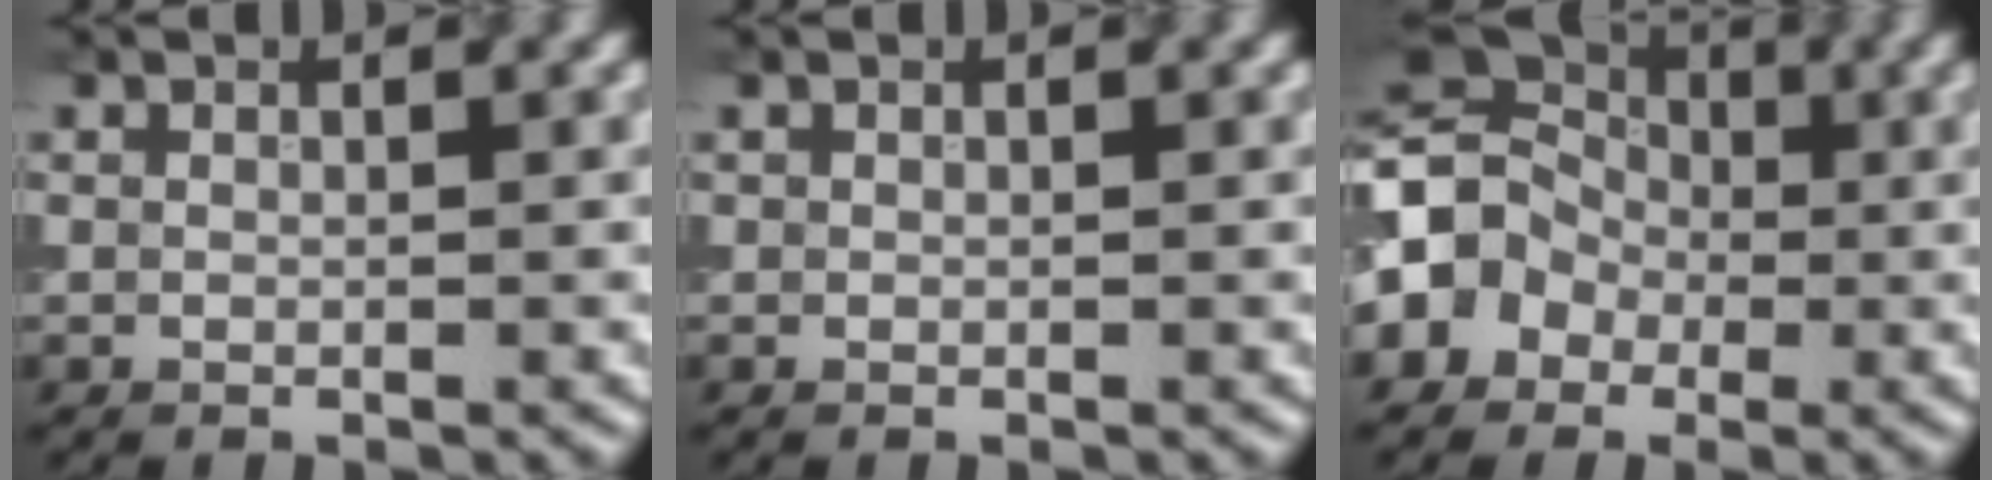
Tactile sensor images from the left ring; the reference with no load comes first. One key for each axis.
{"total": 0.0}
{"total": 6.7, "fx": -0.6, "fy": 5.8, "fz": 3.4, "tx": -0.042, "ty": 0.010, "tz": -0.030}